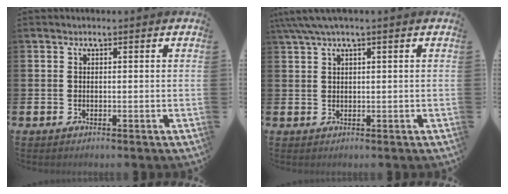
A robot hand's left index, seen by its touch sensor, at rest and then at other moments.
{"total": 2.6, "force": [1.6, 0.1, 2.1], "torque": [-0.044, 0.003, 0.030]}